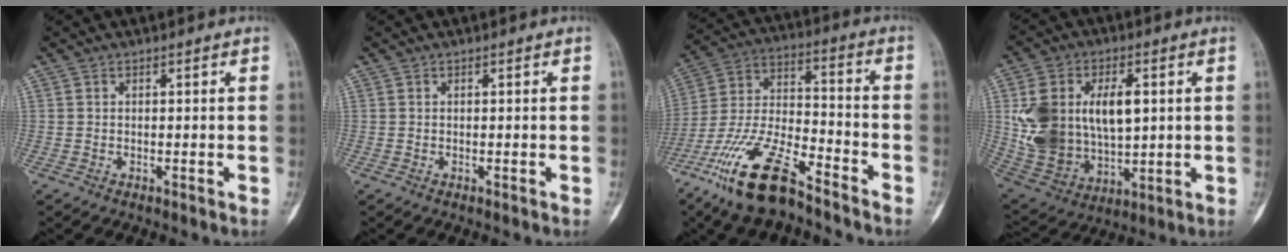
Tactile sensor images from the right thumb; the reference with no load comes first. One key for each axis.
{"total": 0.0}
{"total": 17.4, "fx": -12.0, "fy": 5.5, "fz": 11.4, "tx": -0.226, "ty": 0.061, "tz": -0.225}
{"total": 19.5, "fx": 3.1, "fy": 12.3, "fz": 14.8, "tx": -0.261, "ty": -0.003, "tz": 0.075}